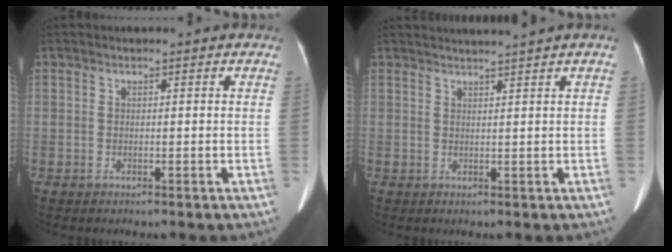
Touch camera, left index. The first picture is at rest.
{"total": 3.7, "force": [3.2, -1.4, 1.2], "torque": [-0.010, 0.011, 0.051]}